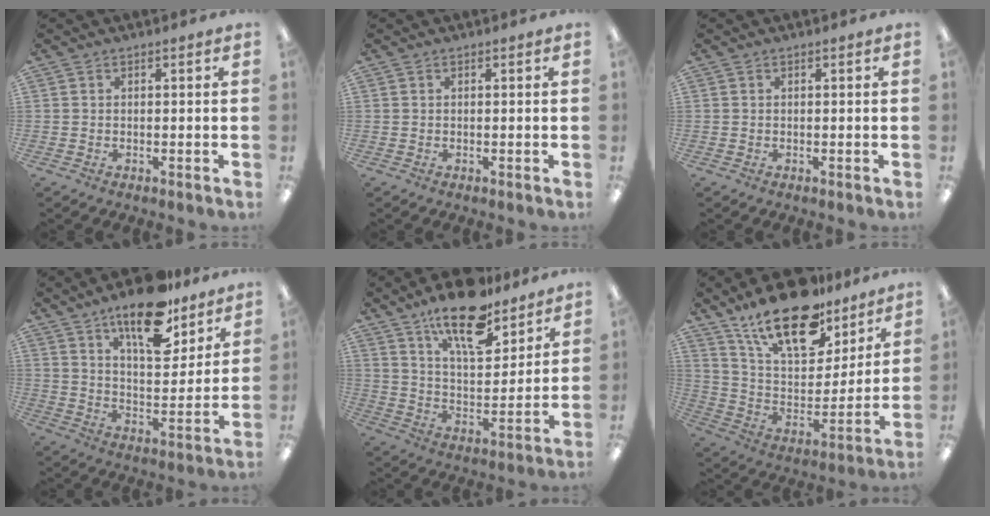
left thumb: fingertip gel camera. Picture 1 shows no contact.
{"total": 0.0}
{"total": 0.0}
{"total": 17.4, "force": [12.4, 7.0, 10.1], "torque": [-0.148, -0.070, 0.208]}
{"total": 16.9, "force": [12.8, 6.1, 9.2], "torque": [-0.148, -0.072, 0.217]}
{"total": 22.0, "force": [15.6, 9.8, 12.0], "torque": [-0.209, -0.092, 0.276]}